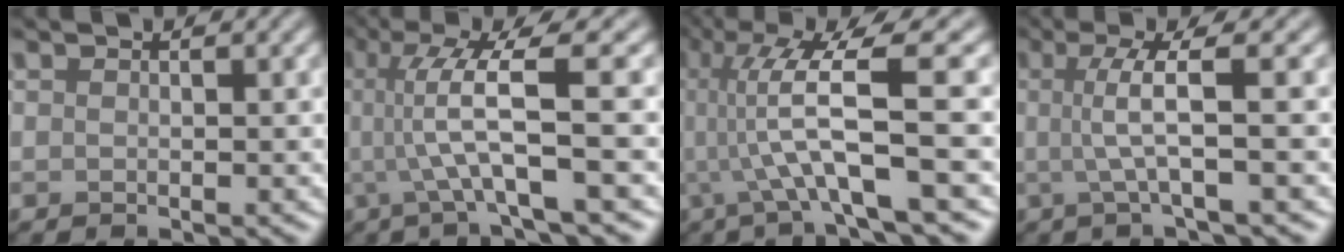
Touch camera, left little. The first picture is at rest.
{"total": 6.4, "force": [0.2, 1.0, 6.4], "torque": [-0.114, 0.004, 0.004]}
{"total": 8.7, "force": [0.3, 1.5, 8.5], "torque": [-0.145, 0.010, 0.004]}
{"total": 4.2, "force": [0.2, 0.7, 4.2], "torque": [-0.073, 0.005, -0.001]}